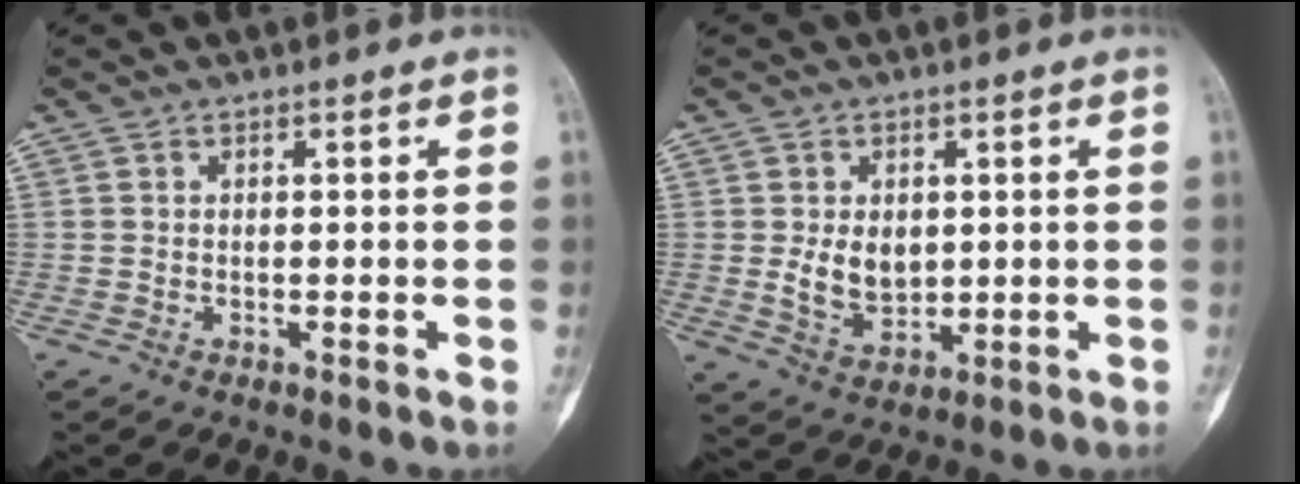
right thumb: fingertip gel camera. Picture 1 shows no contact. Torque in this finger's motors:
{"motor_torque": [1.07, 0.95, 0.30, -0.31, 0.19]}